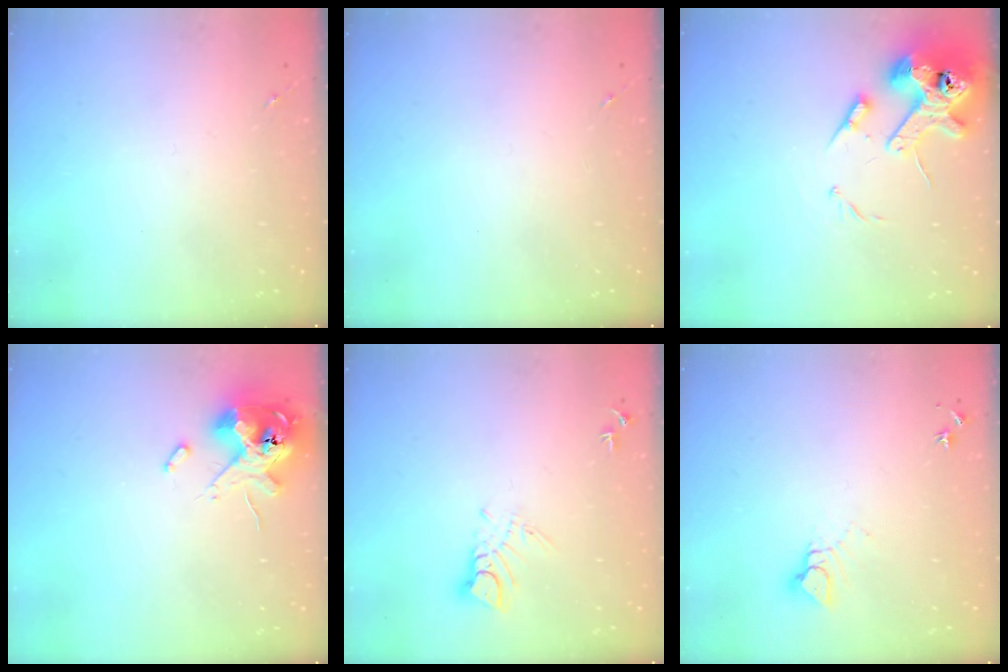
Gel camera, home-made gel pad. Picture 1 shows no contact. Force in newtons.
{"total": 0.0}
{"total": 14.4, "press": 14.2, "slide": 2.1}
{"total": 14.6, "press": 14.4, "slide": 2.8}
{"total": 5.3, "press": 5.3, "slide": 0.3}
{"total": 4.7, "press": 4.7, "slide": 0.3}